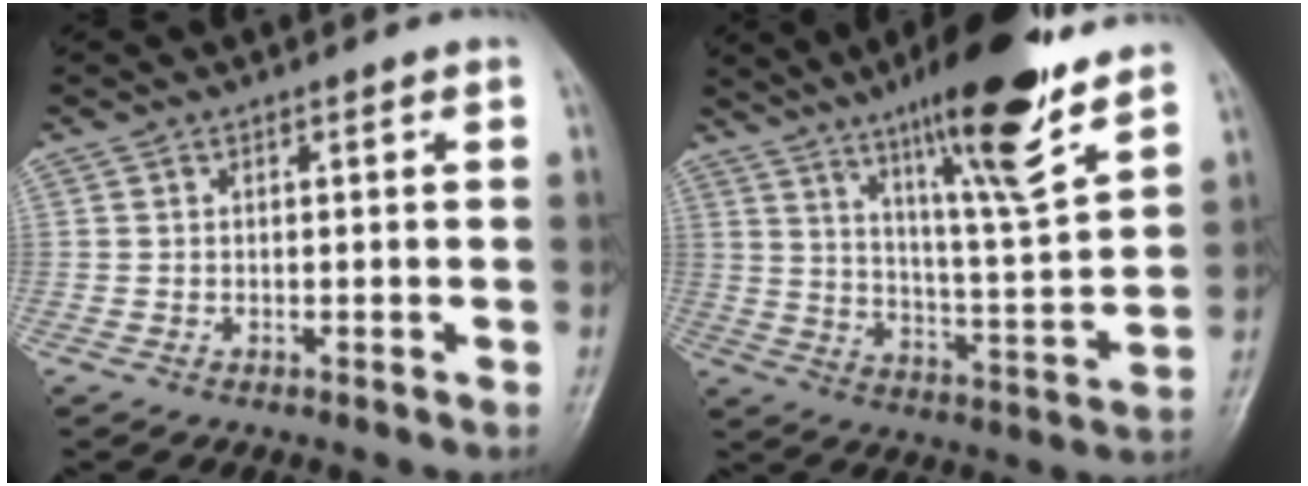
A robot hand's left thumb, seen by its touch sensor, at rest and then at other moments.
{"total": 19.3, "force": [12.9, 2.6, 14.1], "torque": [-0.204, -0.067, 0.206]}